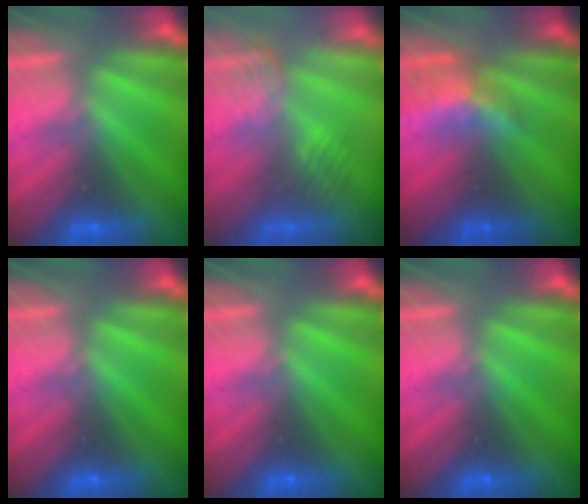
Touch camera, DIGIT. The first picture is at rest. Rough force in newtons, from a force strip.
{"total": 2.8}
{"total": 2.3}
{"total": 0.0}
{"total": 0.0}
{"total": 0.0}